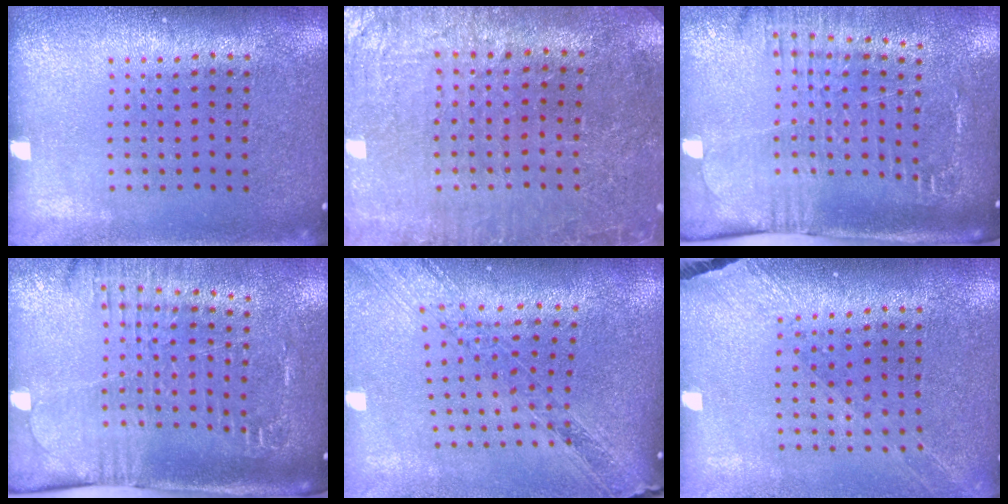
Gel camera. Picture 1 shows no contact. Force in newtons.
{"total": 1.6, "press": 1.6, "slide": 0.1}
{"total": 2.6, "press": 2.1, "slide": 1.6}
{"total": 2.5, "press": 2.1, "slide": 1.3}
{"total": 1.4, "press": 1.3, "slide": 0.5}
{"total": 1.2, "press": 1.2, "slide": 0.2}